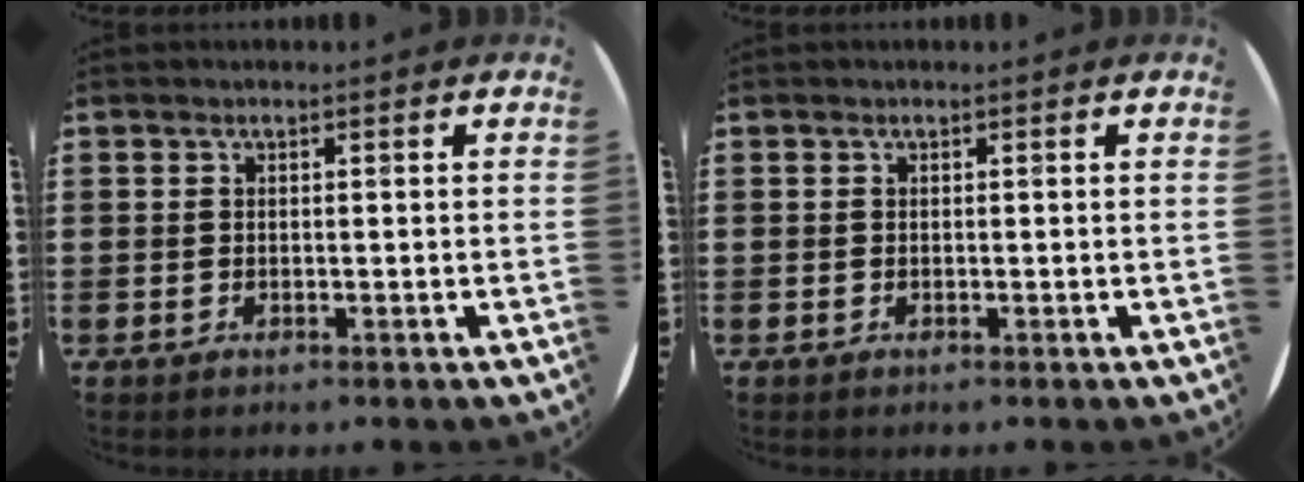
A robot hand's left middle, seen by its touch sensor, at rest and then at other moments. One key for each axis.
{"total": 0.0}